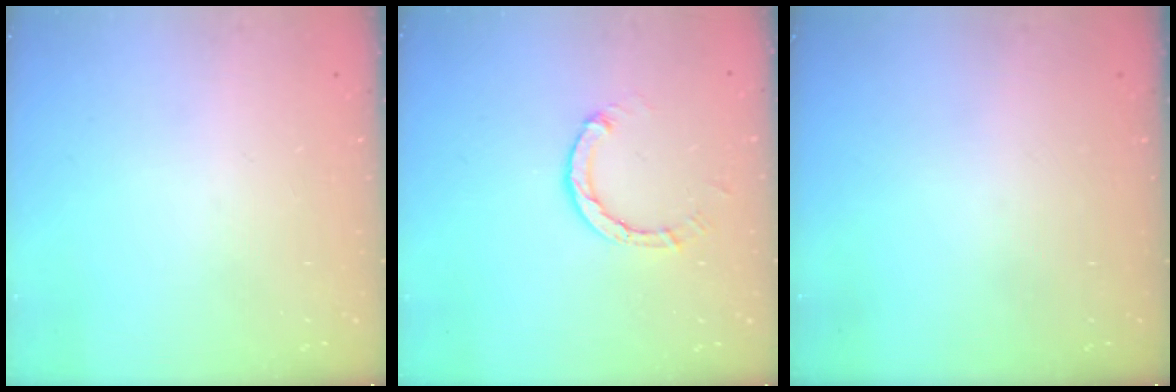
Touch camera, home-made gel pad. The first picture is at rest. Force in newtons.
{"total": 3.0, "press": 3.0, "slide": 0.3}
{"total": 0.0}